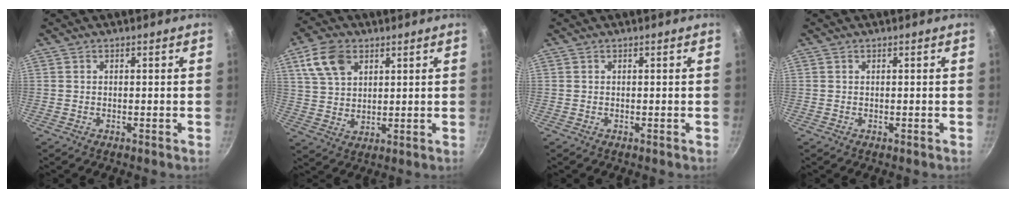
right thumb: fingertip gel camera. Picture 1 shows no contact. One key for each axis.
{"total": 9.8, "fx": 4.5, "fy": 6.4, "fz": 5.9, "tx": -0.098, "ty": -0.005, "tz": 0.088}
{"total": 0.0}
{"total": 0.0}